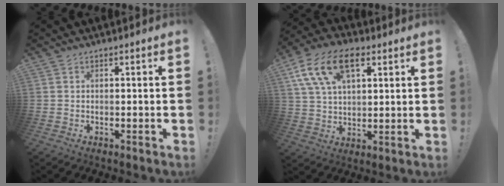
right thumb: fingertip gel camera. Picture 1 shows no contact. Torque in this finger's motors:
{"motor_torque": [0.78, 0.79, 0.24, 0.08, 0.20]}